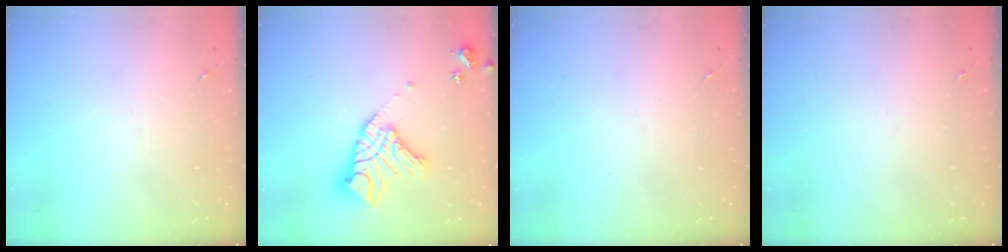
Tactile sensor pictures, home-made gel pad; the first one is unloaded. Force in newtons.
{"total": 16.9, "press": 16.8, "slide": 1.8}
{"total": 0.0}
{"total": 0.0}